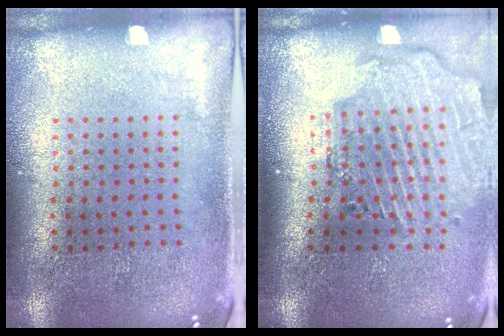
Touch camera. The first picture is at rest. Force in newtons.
{"total": 2.8, "press": 2.3, "slide": 1.6}